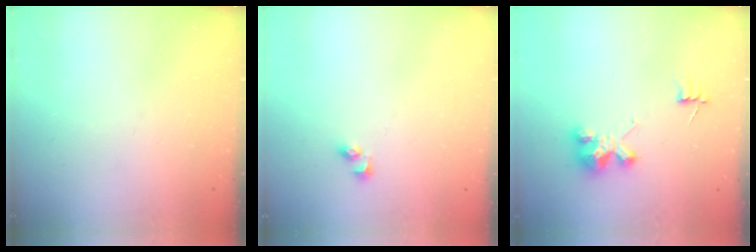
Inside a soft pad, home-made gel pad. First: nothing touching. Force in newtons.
{"total": 2.7, "press": 2.5, "slide": 1.2}
{"total": 4.6, "press": 4.6, "slide": 0.3}